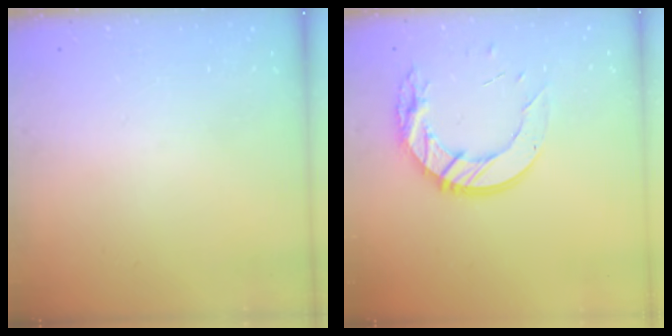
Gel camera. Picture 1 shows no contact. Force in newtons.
{"total": 14.7, "press": 14.6, "slide": 1.3}